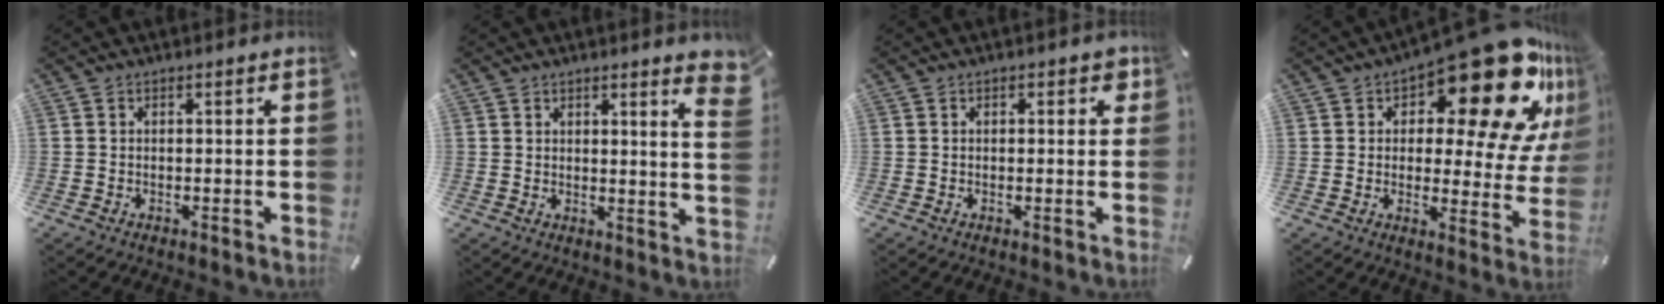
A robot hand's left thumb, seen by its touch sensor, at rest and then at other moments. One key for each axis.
{"total": 4.6, "fx": 3.4, "fy": 0.6, "fz": 3.1, "tx": -0.046, "ty": -0.017, "tz": 0.056}
{"total": 1.7, "fx": 0.4, "fy": 1.0, "fz": 1.4, "tx": -0.012, "ty": 0.000, "tz": 0.002}
{"total": 24.0, "fx": 14.1, "fy": 9.7, "fz": 16.9, "tx": -0.215, "ty": -0.104, "tz": 0.228}